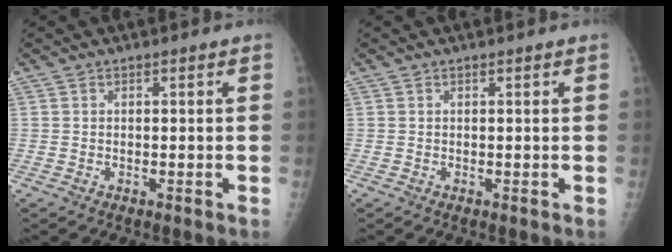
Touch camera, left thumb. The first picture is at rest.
{"total": 1.0, "force": [0.9, 0.0, 0.4], "torque": [-0.002, 0.004, 0.015]}